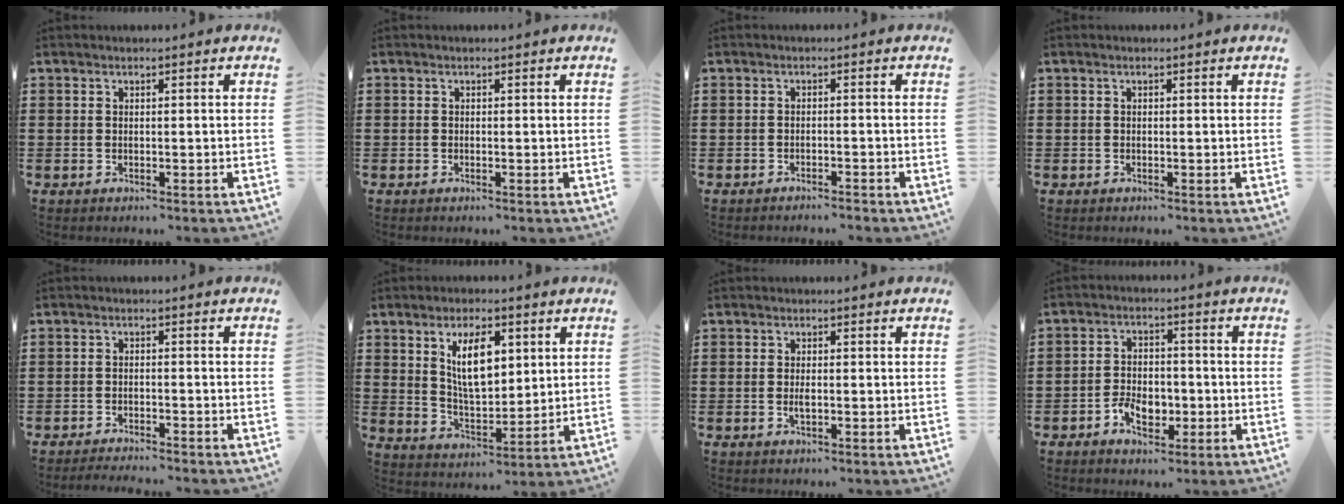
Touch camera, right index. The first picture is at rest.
{"total": 0.0}
{"total": 1.2, "force": [-1.2, 0.0, 0.1], "torque": [-0.007, 0.002, -0.025]}
{"total": 0.0}
{"total": 2.0, "force": [-2.0, -0.1, 0.1], "torque": [-0.006, 0.001, -0.042]}
{"total": 8.8, "force": [3.2, 4.0, 7.2], "torque": [-0.137, 0.006, 0.052]}
{"total": 1.5, "force": [-0.1, 0.3, 1.4], "torque": [-0.029, -0.004, -0.001]}
{"total": 5.2, "force": [-2.1, 3.2, 3.6], "torque": [-0.063, 0.000, -0.038]}